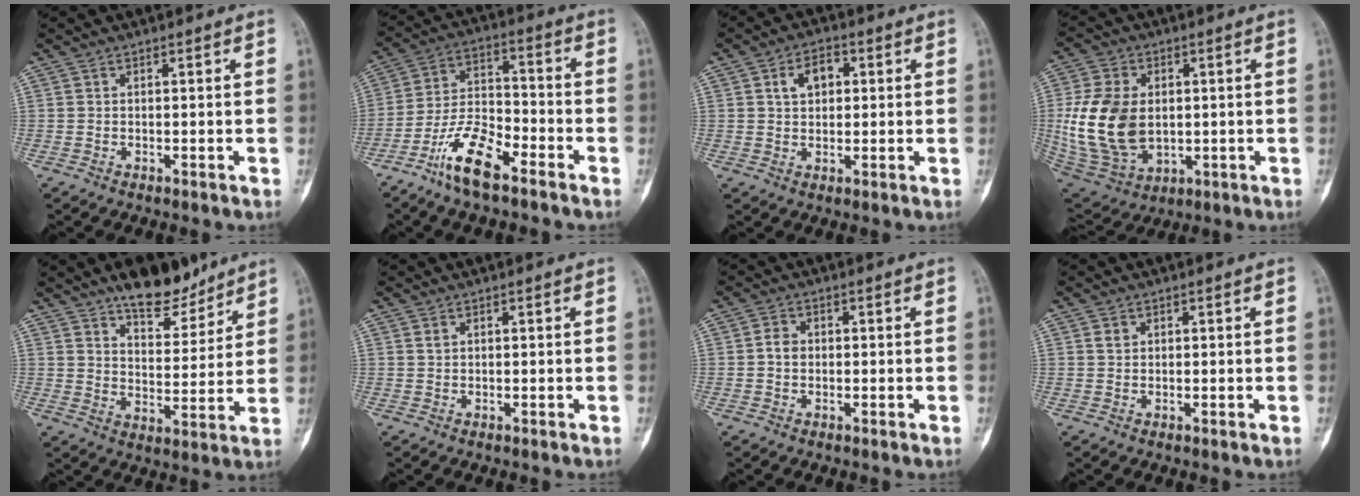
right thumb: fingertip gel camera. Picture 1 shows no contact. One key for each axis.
{"total": 11.6, "fx": -7.4, "fy": 3.9, "fz": 8.0, "tx": -0.158, "ty": 0.048, "tz": -0.146}
{"total": 5.4, "fx": 1.7, "fy": 3.6, "fz": 3.6, "tx": -0.043, "ty": 0.005, "tz": 0.025}
{"total": 17.2, "fx": 0.6, "fy": 11.7, "fz": 12.6, "tx": -0.240, "ty": -0.012, "tz": 0.029}
{"total": 11.7, "fx": 9.1, "fy": 4.8, "fz": 5.6, "tx": -0.048, "ty": -0.064, "tz": 0.146}
{"total": 0.8, "fx": 0.4, "fy": 0.5, "fz": 0.4, "tx": -0.005, "ty": 0.001, "tz": 0.008}
{"total": 2.2, "fx": 0.0, "fy": 1.8, "fz": 1.2, "tx": -0.013, "ty": 0.007, "tz": -0.004}
{"total": 1.3, "fx": 0.7, "fy": 1.0, "fz": 0.6, "tx": -0.004, "ty": -0.001, "tz": 0.013}